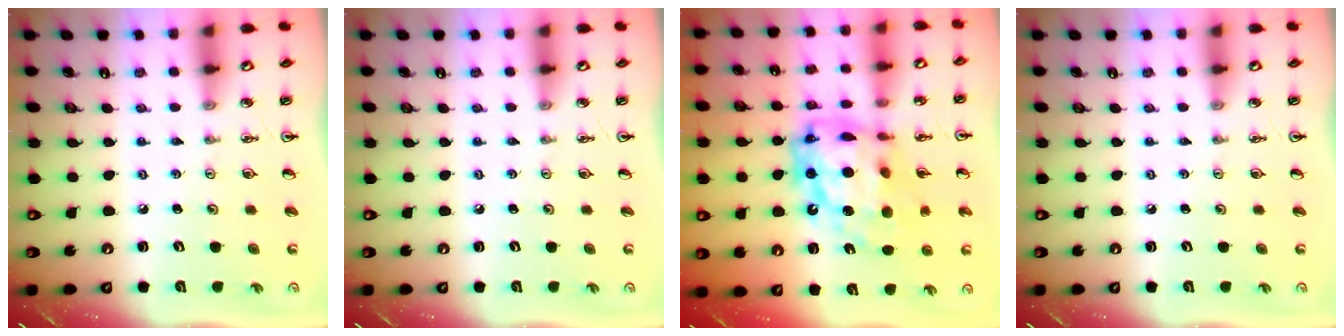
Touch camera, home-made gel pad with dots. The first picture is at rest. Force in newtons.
{"total": 0.0}
{"total": 21.3, "press": 21.2, "slide": 2.0}
{"total": 0.0}